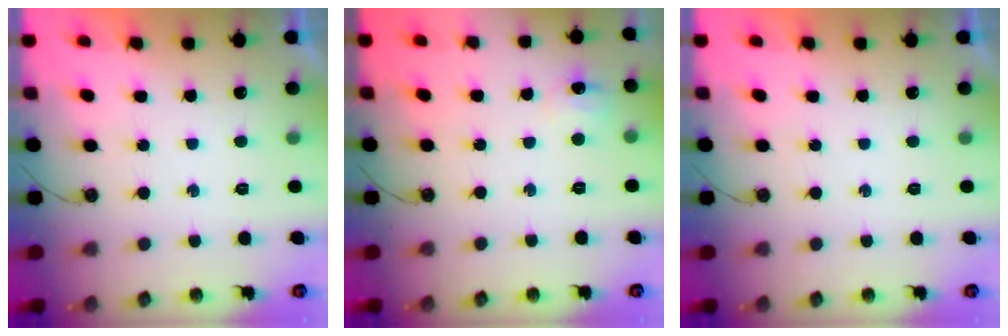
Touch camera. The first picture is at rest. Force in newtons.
{"total": 5.7, "press": 5.6, "slide": 0.8}
{"total": 0.0}